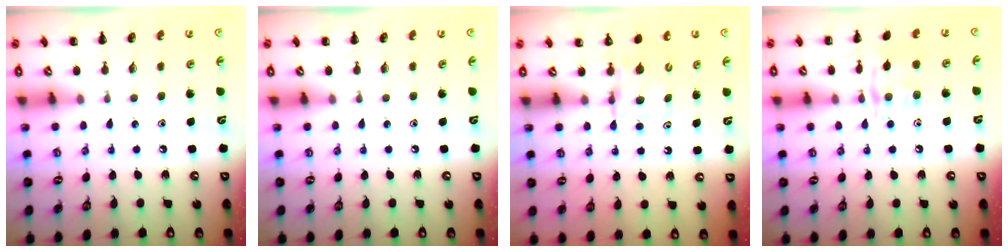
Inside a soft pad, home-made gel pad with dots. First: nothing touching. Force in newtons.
{"total": 0.0}
{"total": 4.7, "press": 4.7, "slide": 0.7}
{"total": 9.8, "press": 9.8, "slide": 0.7}